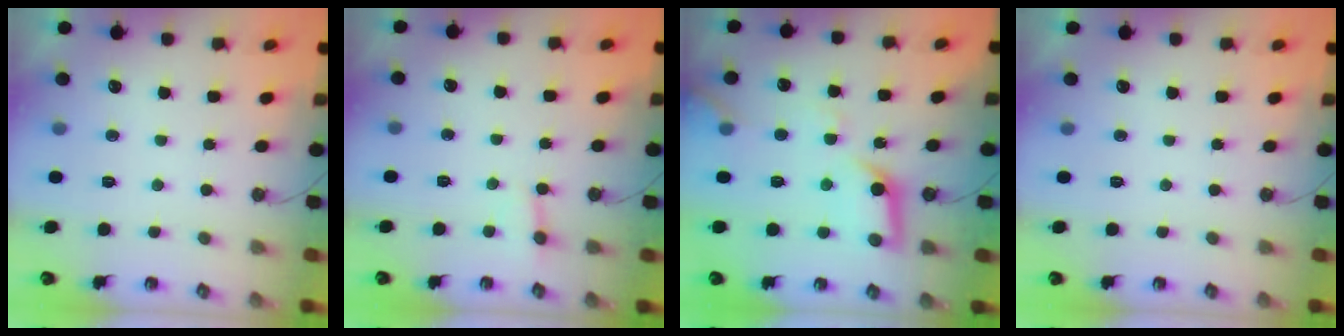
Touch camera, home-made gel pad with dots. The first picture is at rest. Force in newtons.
{"total": 3.4, "press": 3.3, "slide": 0.8}
{"total": 12.4, "press": 12.4, "slide": 1.2}
{"total": 0.0}